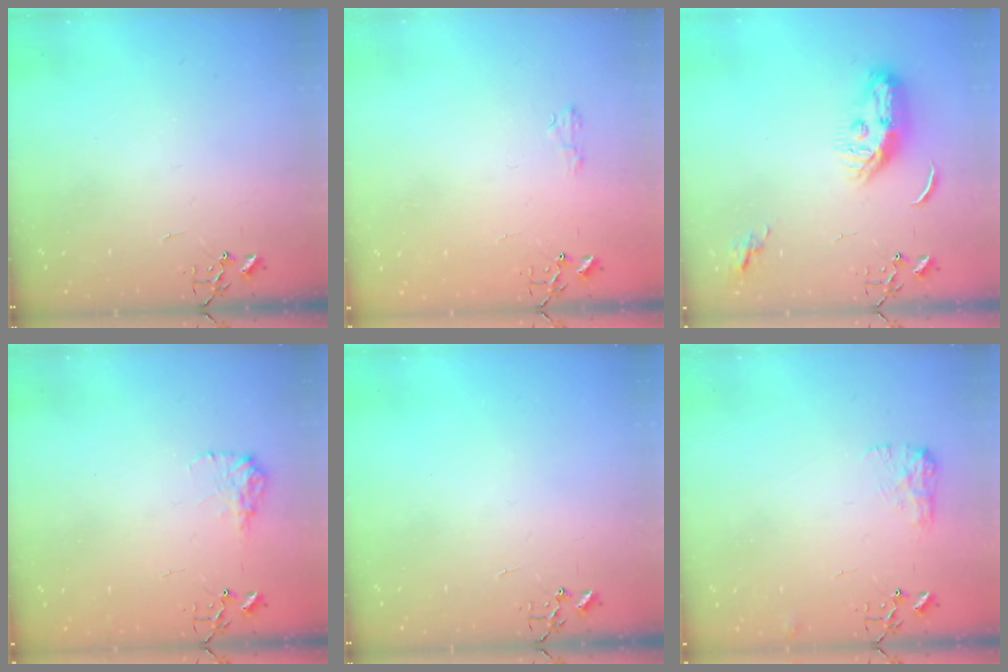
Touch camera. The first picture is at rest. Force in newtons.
{"total": 5.2, "press": 5.2, "slide": 0.7}
{"total": 9.3, "press": 9.2, "slide": 1.2}
{"total": 9.6, "press": 9.6, "slide": 0.3}
{"total": 0.0}
{"total": 8.3, "press": 8.2, "slide": 0.3}